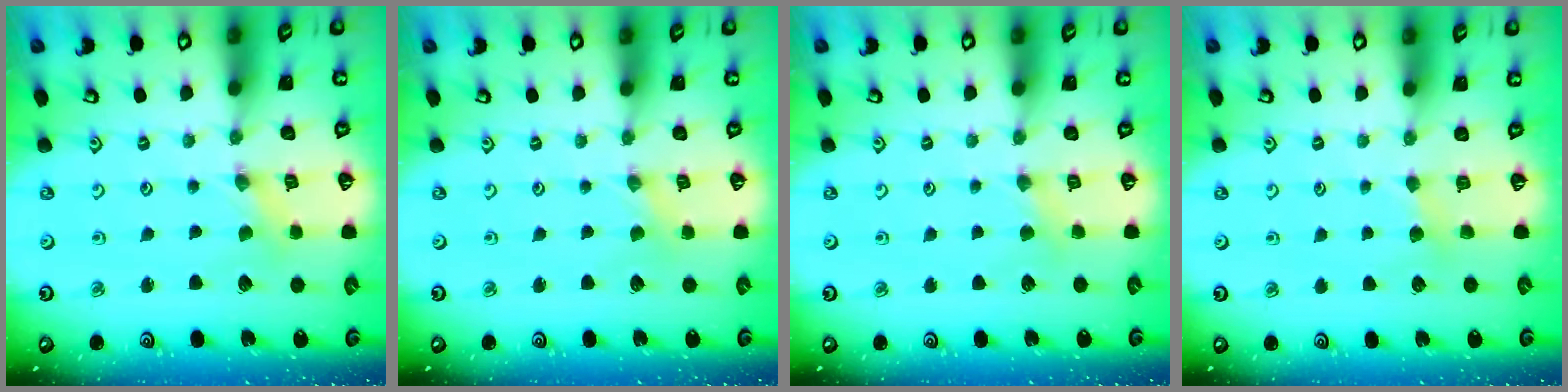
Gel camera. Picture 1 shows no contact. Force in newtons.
{"total": 0.0}
{"total": 2.9, "press": 2.8, "slide": 0.5}
{"total": 2.9, "press": 2.9, "slide": 0.5}